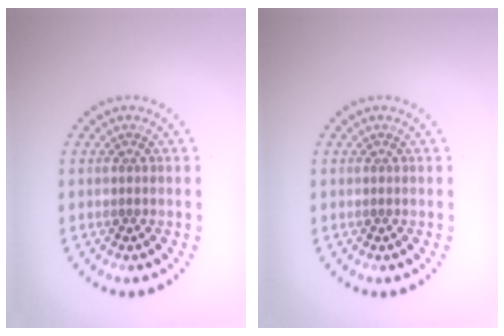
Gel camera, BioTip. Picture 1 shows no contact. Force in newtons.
{"total": 0.0}